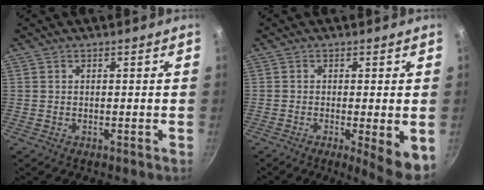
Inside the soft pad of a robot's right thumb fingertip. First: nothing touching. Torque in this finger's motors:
{"motor_torque": [-0.10, 0.51, -0.03, -0.08, 0.21]}